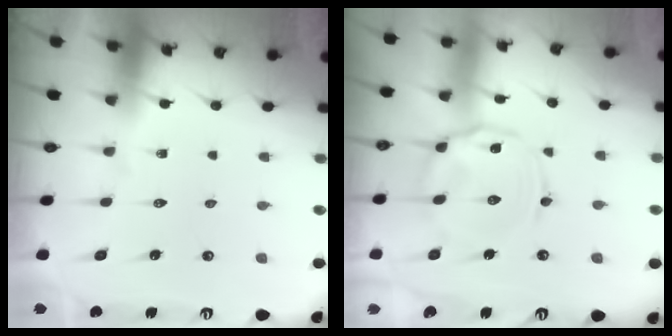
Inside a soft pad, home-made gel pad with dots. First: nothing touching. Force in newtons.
{"total": 7.2, "press": 7.2, "slide": 0.6}